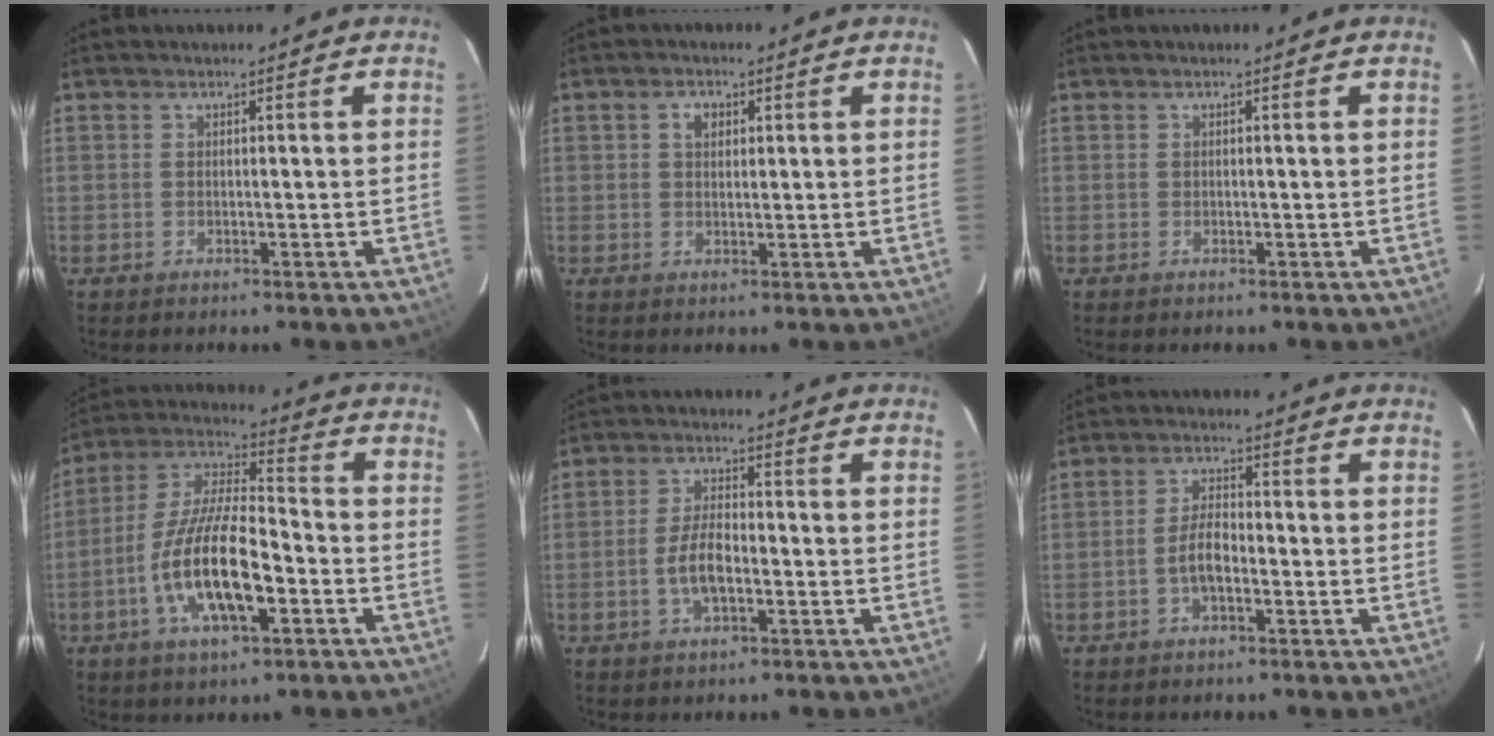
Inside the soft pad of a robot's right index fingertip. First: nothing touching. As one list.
[{"total": 2.5, "force": [0.9, 1.8, 1.5], "torque": [-0.023, 0.008, 0.016]}, {"total": 0.0}, {"total": 16.4, "force": [-5.5, 5.5, 14.4], "torque": [-0.290, -0.006, -0.103]}, {"total": 6.0, "force": [-1.8, 2.5, 5.1], "torque": [-0.103, 0.002, -0.033]}, {"total": 4.6, "force": [-1.7, 2.0, 3.8], "torque": [-0.078, 0.006, -0.030]}]